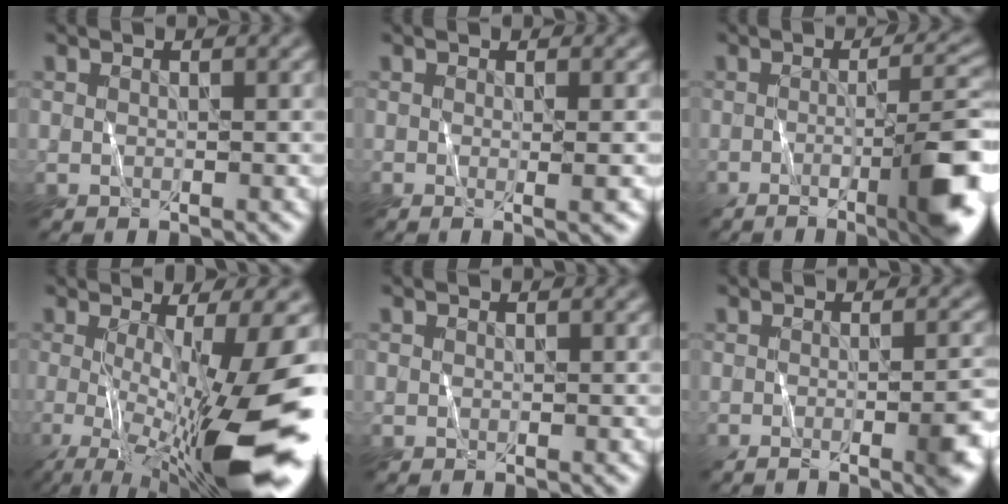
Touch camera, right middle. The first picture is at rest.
{"total": 1.5, "force": [0.0, 0.3, 1.4], "torque": [-0.010, 0.001, -0.006]}
{"total": 8.3, "force": [-2.6, 1.7, 7.6], "torque": [-0.085, 0.008, -0.044]}
{"total": 14.0, "force": [-2.9, 3.1, 13.4], "torque": [-0.192, -0.014, -0.039]}
{"total": 0.0}
{"total": 4.2, "force": [-1.7, 1.2, 3.7], "torque": [-0.035, 0.000, -0.024]}